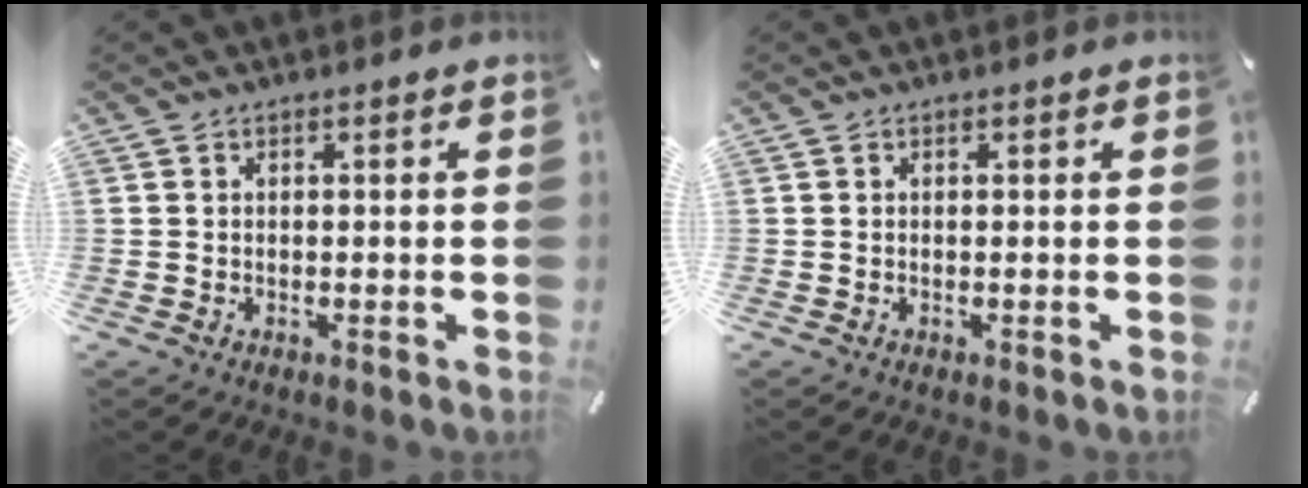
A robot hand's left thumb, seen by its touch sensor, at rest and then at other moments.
{"total": 0.0}